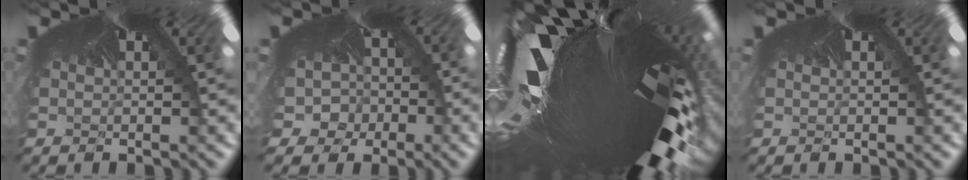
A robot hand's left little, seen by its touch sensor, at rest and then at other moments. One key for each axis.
{"total": 5.9, "fx": -2.5, "fy": 4.7, "fz": 2.6, "tx": -0.072, "ty": -0.025, "tz": -0.042}
{"total": 5.4, "fx": -4.1, "fy": 0.5, "fz": 3.5, "tx": -0.094, "ty": -0.114, "tz": -0.010}
{"total": 0.0}